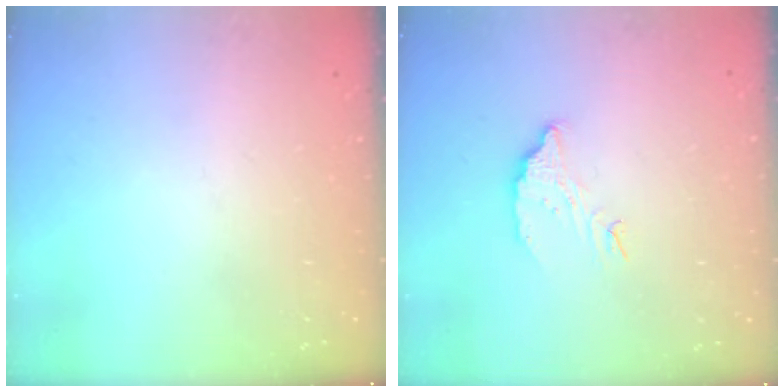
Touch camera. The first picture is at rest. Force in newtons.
{"total": 5.9, "press": 5.9, "slide": 0.3}